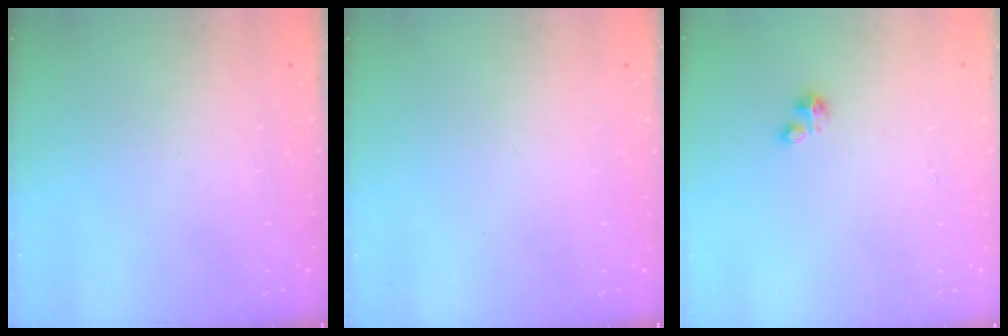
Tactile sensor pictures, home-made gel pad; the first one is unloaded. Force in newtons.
{"total": 0.0}
{"total": 0.9, "press": 0.9, "slide": 0.1}